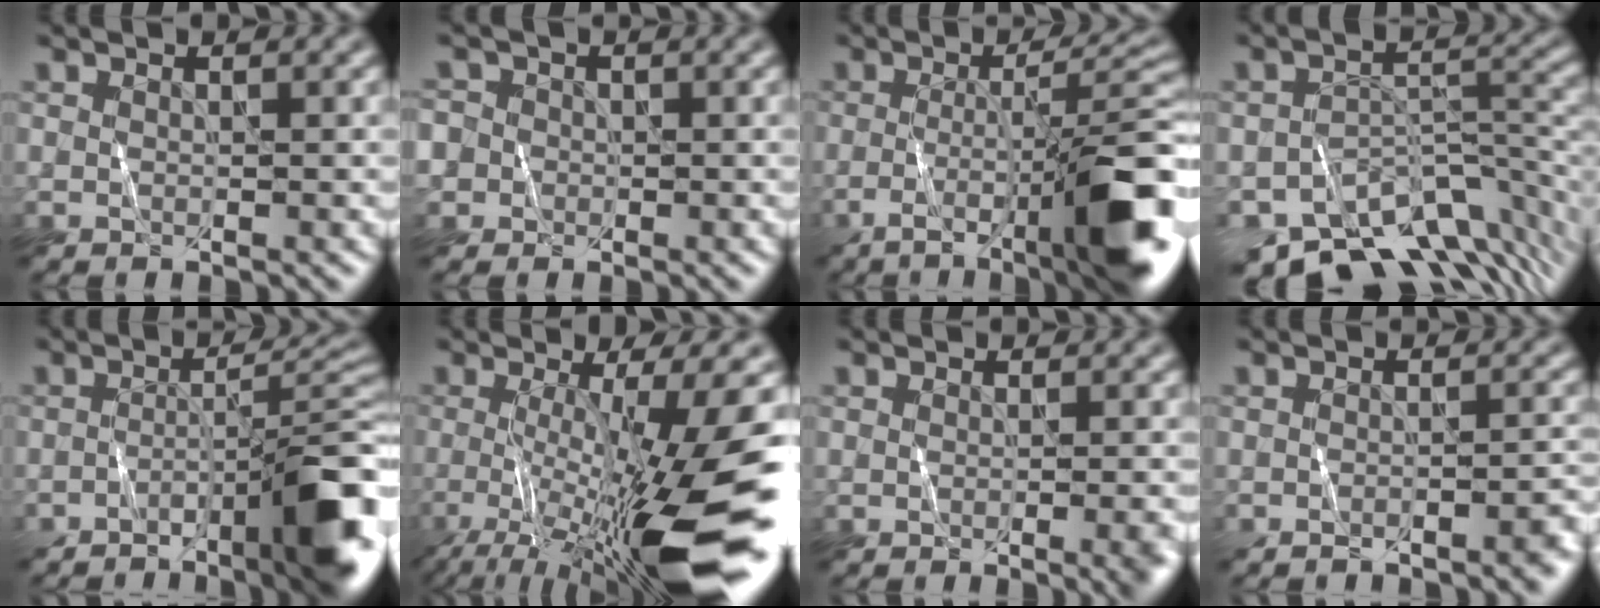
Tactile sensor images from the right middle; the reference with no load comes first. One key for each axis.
{"total": 3.2, "fx": -0.9, "fy": 3.1, "fz": 0.4, "tx": 0.004, "ty": 0.009, "tz": -0.035}
{"total": 10.9, "fx": -3.4, "fy": 2.4, "fz": 10.1, "tx": -0.138, "ty": 0.008, "tz": -0.050}
{"total": 10.1, "fx": -7.4, "fy": 4.0, "fz": 5.7, "tx": -0.070, "ty": -0.003, "tz": -0.115}
{"total": 7.8, "fx": -3.6, "fy": 1.3, "fz": 6.8, "tx": -0.084, "ty": 0.015, "tz": -0.063}
{"total": 12.9, "fx": -3.4, "fy": 2.6, "fz": 12.2, "tx": -0.184, "ty": -0.014, "tz": -0.054}
{"total": 2.6, "fx": -0.9, "fy": 0.8, "fz": 2.4, "tx": -0.023, "ty": -0.004, "tz": -0.015}
{"total": 2.1, "fx": -1.8, "fy": 0.2, "fz": 1.0, "tx": -0.002, "ty": 0.004, "tz": -0.033}